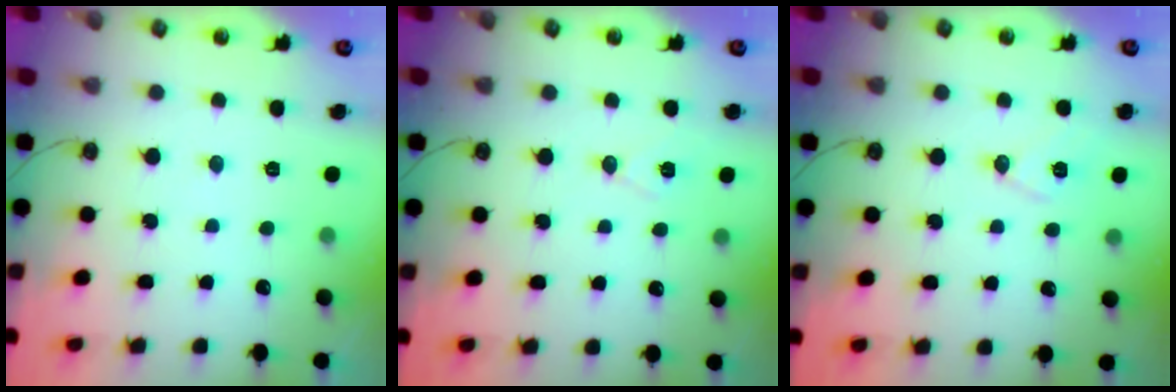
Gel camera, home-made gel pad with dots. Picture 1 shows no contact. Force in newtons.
{"total": 7.2, "press": 6.1, "slide": 3.9}
{"total": 8.3, "press": 7.5, "slide": 3.5}